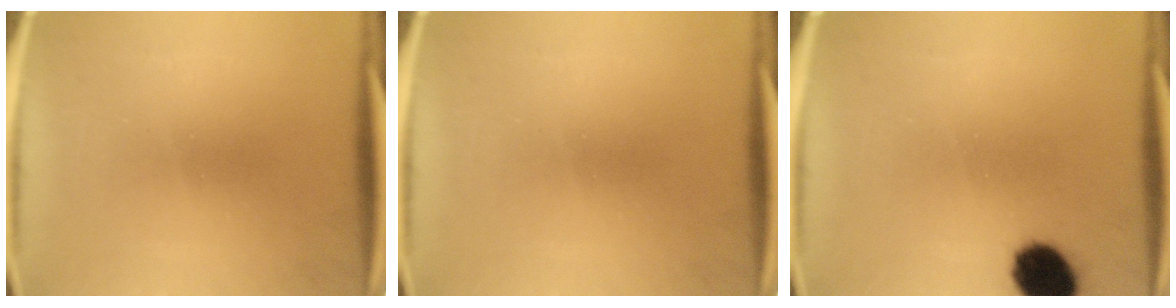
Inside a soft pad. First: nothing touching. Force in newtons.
{"total": 0.0}
{"total": 9.8}